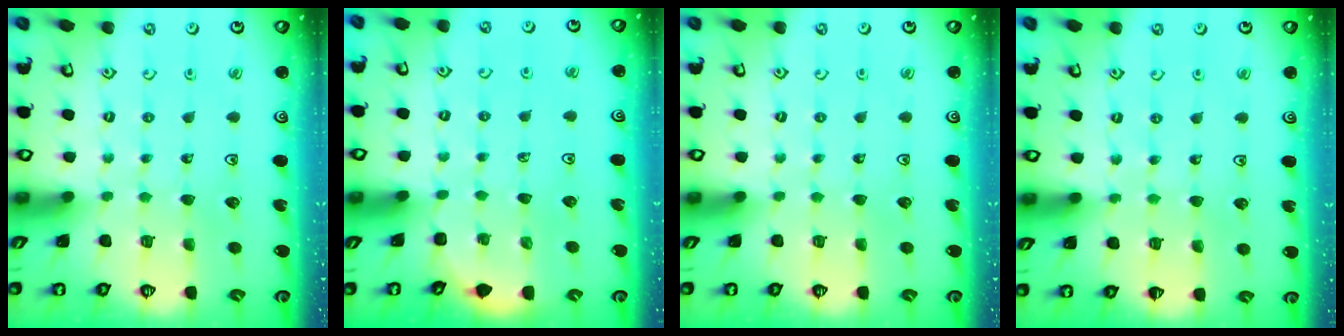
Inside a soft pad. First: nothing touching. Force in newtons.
{"total": 2.3, "press": 2.3, "slide": 0.2}
{"total": 0.0}
{"total": 3.7, "press": 3.6, "slide": 0.6}